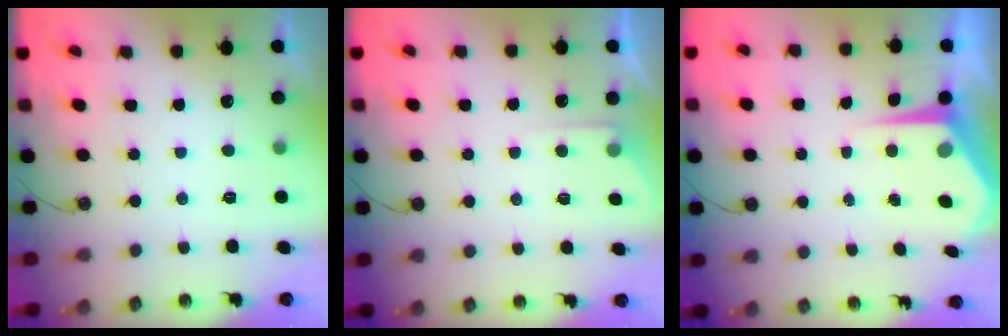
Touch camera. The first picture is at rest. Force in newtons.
{"total": 4.1, "press": 4.0, "slide": 0.6}
{"total": 6.9, "press": 6.9, "slide": 0.6}